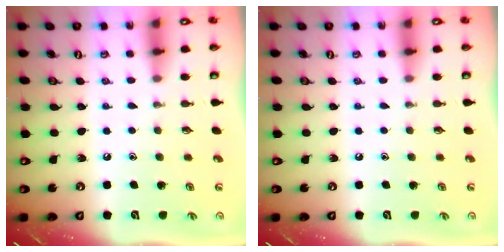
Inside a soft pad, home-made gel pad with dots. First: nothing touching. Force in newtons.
{"total": 0.0}